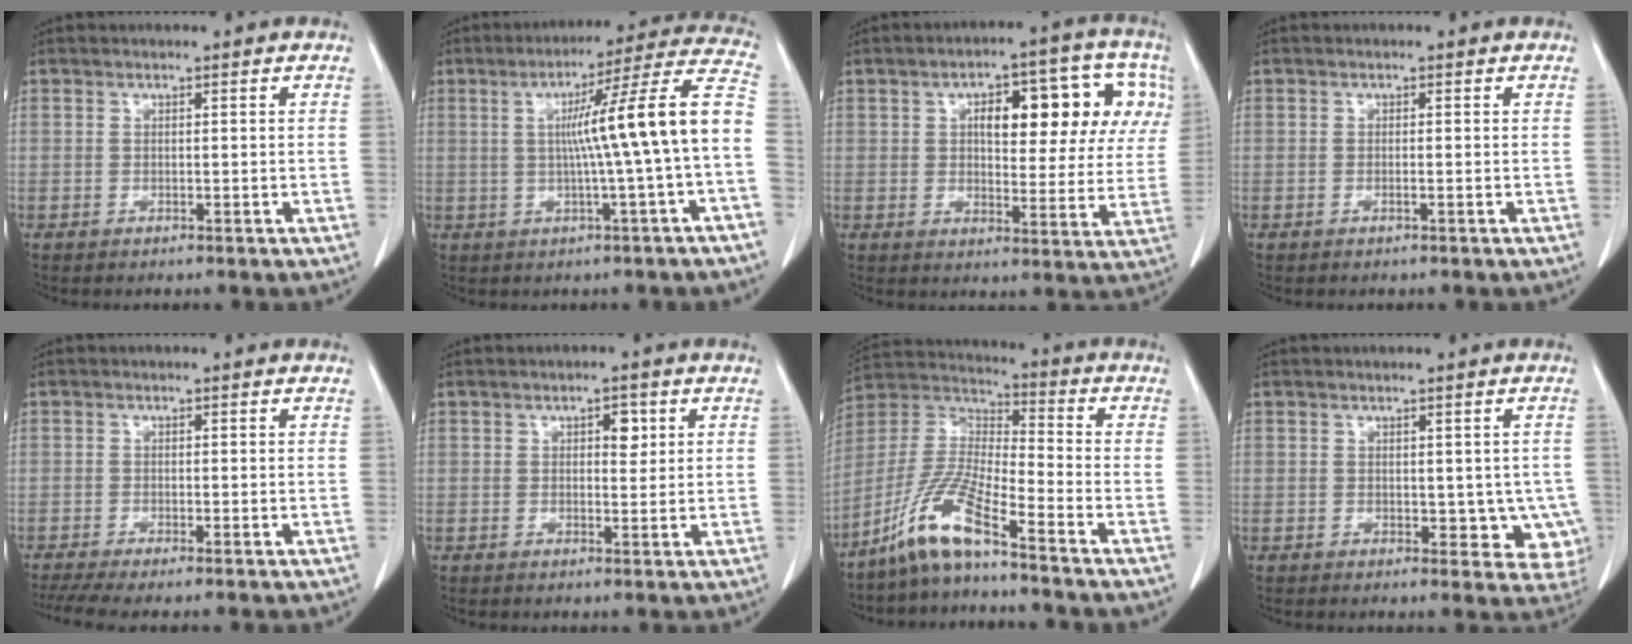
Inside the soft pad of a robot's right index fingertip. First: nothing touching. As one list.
[{"total": 13.9, "force": [-0.6, -1.5, 13.8], "torque": [-0.189, 0.024, -0.010]}, {"total": 15.9, "force": [5.0, 6.1, 13.8], "torque": [-0.171, 0.036, 0.063]}, {"total": 0.0}, {"total": 4.0, "force": [-2.8, 0.3, 2.9], "torque": [-0.056, -0.007, -0.051]}, {"total": 2.7, "force": [1.0, 1.3, 2.2], "torque": [-0.028, 0.000, 0.015]}, {"total": 10.9, "force": [-7.7, 0.3, 7.6], "torque": [-0.175, -0.009, -0.157]}, {"total": 5.6, "force": [-0.2, 3.7, 4.2], "torque": [-0.015, 0.001, 0.005]}]